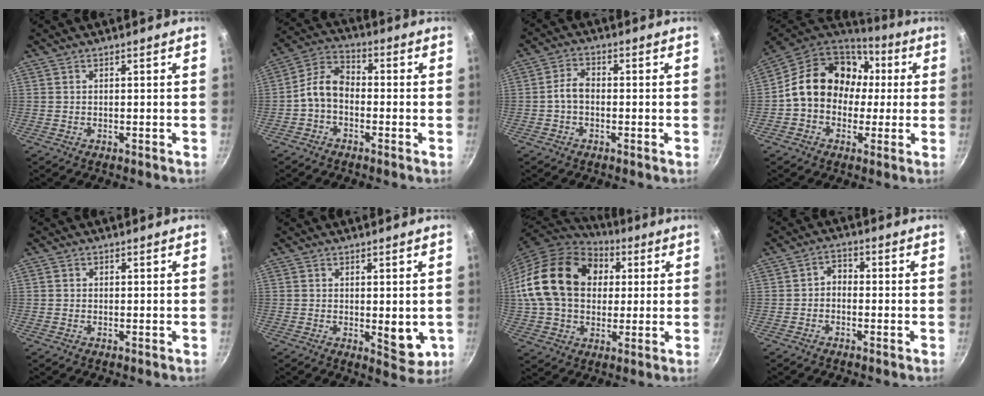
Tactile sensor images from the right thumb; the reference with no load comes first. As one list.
[{"total": 5.0, "force": [-1.5, 3.1, 3.6], "torque": [-0.066, 0.030, -0.036]}, {"total": 3.8, "force": [-0.8, 2.5, 2.8], "torque": [-0.048, 0.023, -0.022]}, {"total": 17.8, "force": [1.8, 14.5, 10.1], "torque": [-0.131, 0.049, 0.018]}, {"total": 0.8, "force": [0.1, 0.7, 0.2], "torque": [-0.001, 0.003, -0.001]}, {"total": 5.9, "force": [-0.3, 2.7, 5.3], "torque": [-0.057, -0.011, 0.004]}, {"total": 22.4, "force": [4.1, 16.7, 14.3], "torque": [-0.238, 0.025, 0.067]}, {"total": 2.6, "force": [-0.9, 1.9, 1.5], "torque": [-0.018, 0.016, -0.023]}]